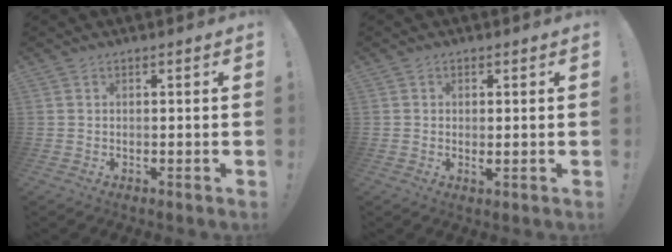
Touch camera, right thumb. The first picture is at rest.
{"total": 1.4, "force": [0.4, 0.7, 1.2], "torque": [-0.015, -0.004, 0.006]}